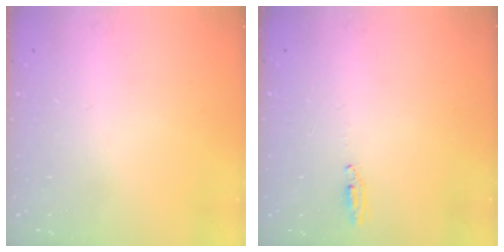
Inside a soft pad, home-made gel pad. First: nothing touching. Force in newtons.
{"total": 2.7, "press": 2.5, "slide": 1.0}